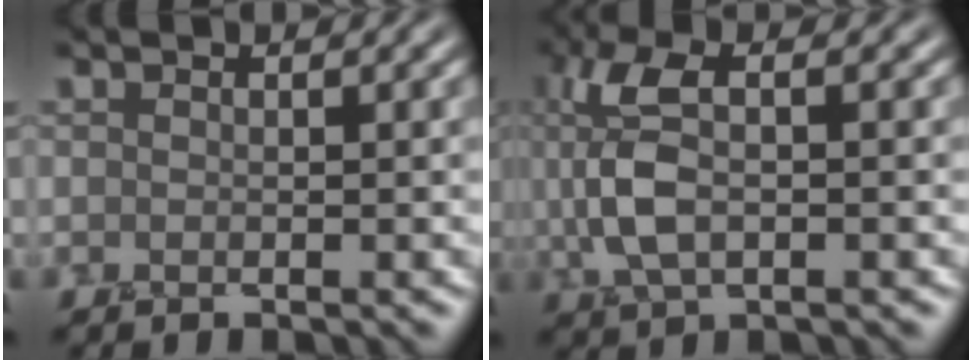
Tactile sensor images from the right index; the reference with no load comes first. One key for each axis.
{"total": 6.0, "fx": 0.8, "fy": 2.8, "fz": 5.2, "tx": -0.121, "ty": 0.006, "tz": 0.011}